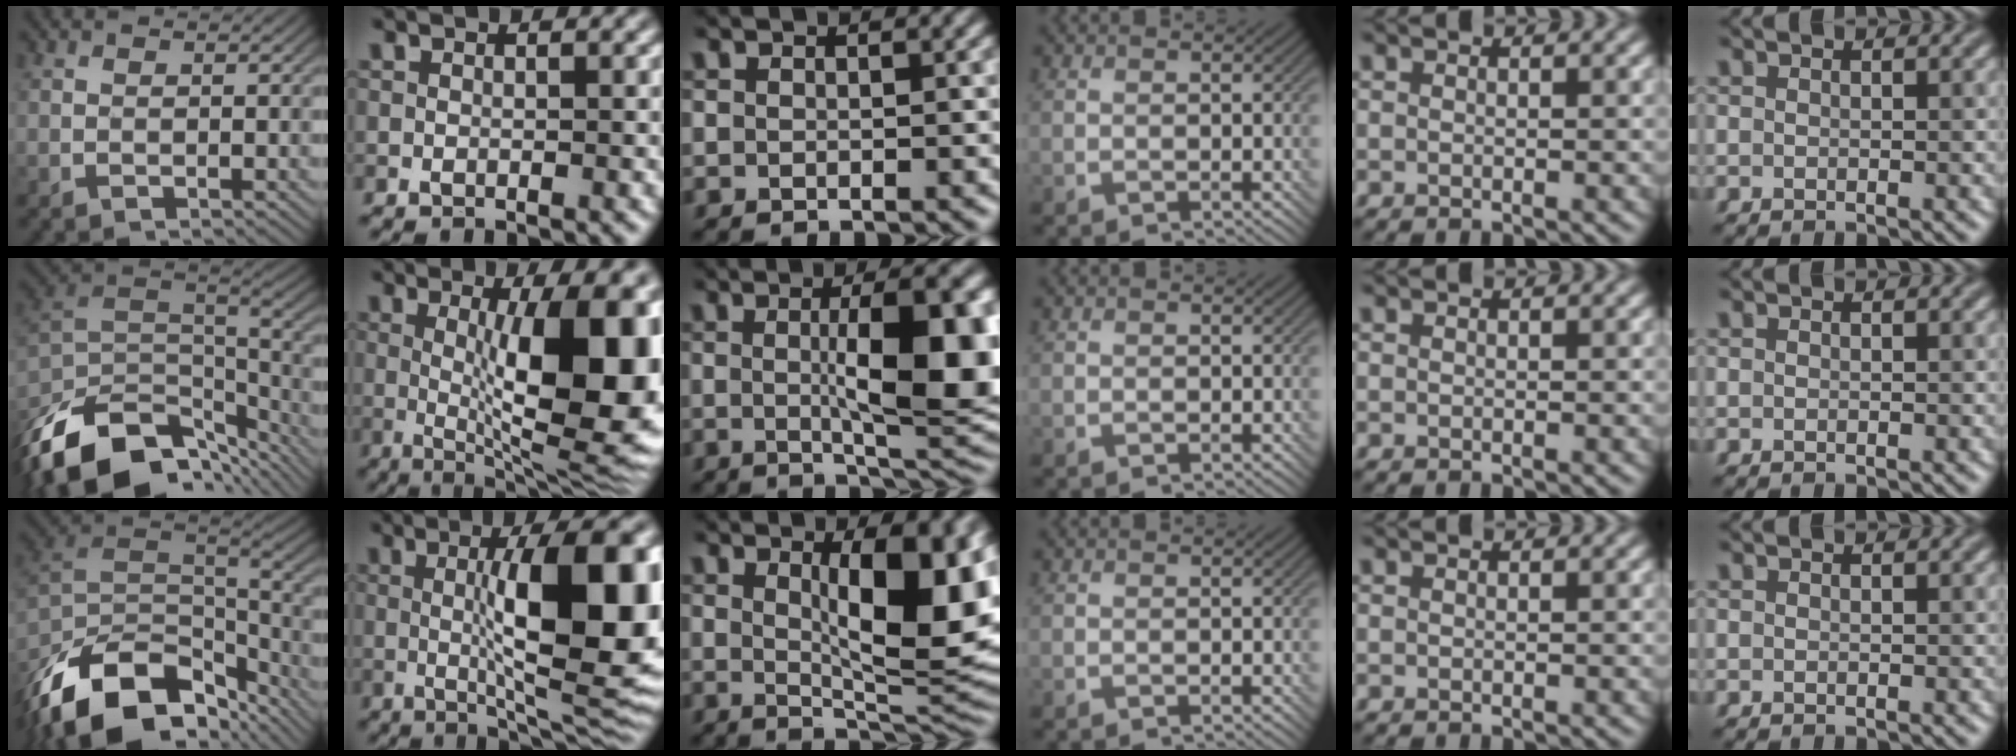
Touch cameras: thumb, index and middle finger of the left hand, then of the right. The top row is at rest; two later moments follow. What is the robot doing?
{"motion": "insert", "object": "bottle cap"}